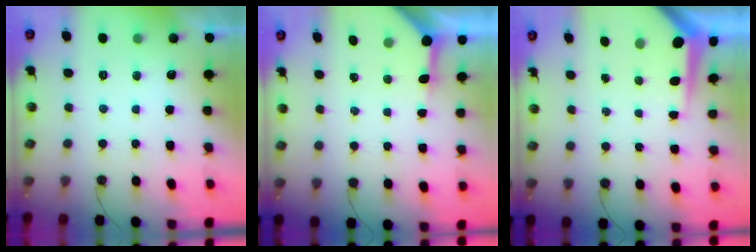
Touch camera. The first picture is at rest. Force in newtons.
{"total": 5.8, "press": 5.7, "slide": 0.5}
{"total": 5.9, "press": 5.9, "slide": 0.4}